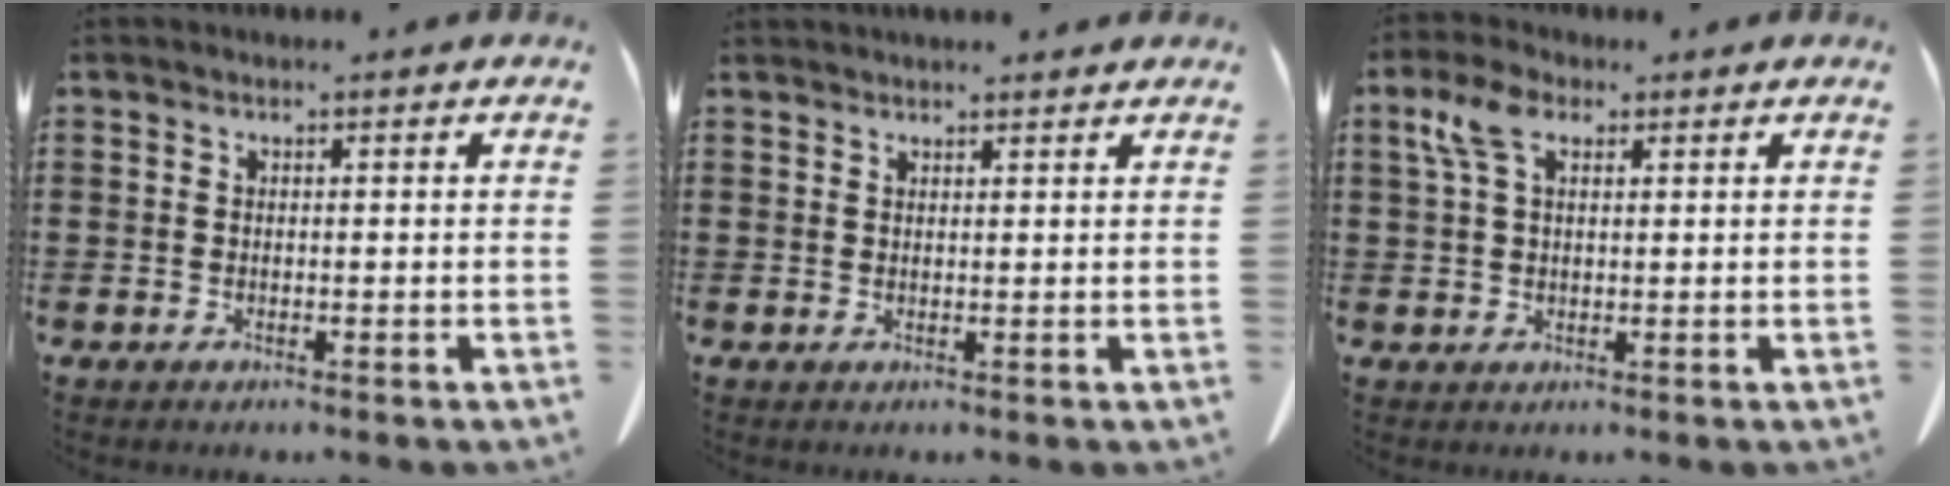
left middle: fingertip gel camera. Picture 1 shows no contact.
{"total": 1.3, "force": [1.3, 0.3, 0.3], "torque": [-0.008, 0.000, 0.024]}
{"total": 5.3, "force": [2.4, 2.4, 4.0], "torque": [-0.096, 0.006, 0.040]}